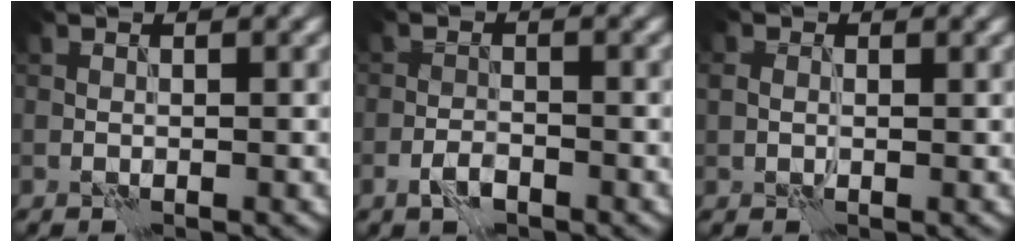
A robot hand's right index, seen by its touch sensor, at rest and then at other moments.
{"total": 1.8, "force": [-1.2, 0.8, 1.2], "torque": [-0.023, 0.003, -0.026]}
{"total": 1.9, "force": [0.4, 1.4, 1.1], "torque": [-0.025, 0.004, 0.005]}